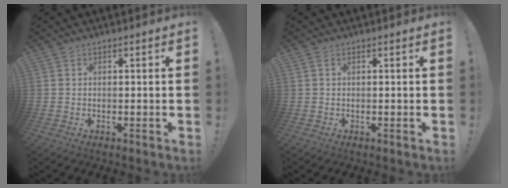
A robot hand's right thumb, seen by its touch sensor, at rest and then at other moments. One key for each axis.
{"total": 0.7, "fx": 0.2, "fy": 0.3, "fz": 0.6, "tx": -0.013, "ty": 0.002, "tz": 0.004}